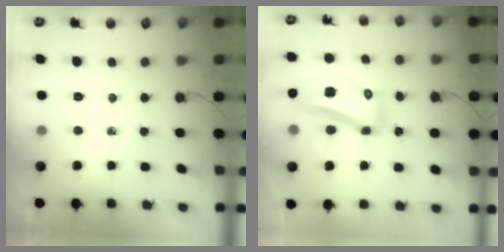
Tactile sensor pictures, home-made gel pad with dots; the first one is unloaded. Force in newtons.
{"total": 12.8, "press": 12.7, "slide": 1.8}